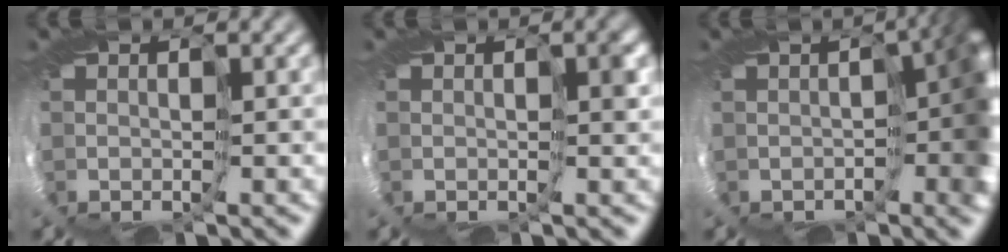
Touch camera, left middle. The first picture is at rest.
{"total": 0.9, "force": [0.1, 0.2, 0.9], "torque": [-0.012, 0.001, 0.002]}
{"total": 6.8, "force": [-0.4, 2.5, 6.3], "torque": [-0.076, -0.012, -0.006]}